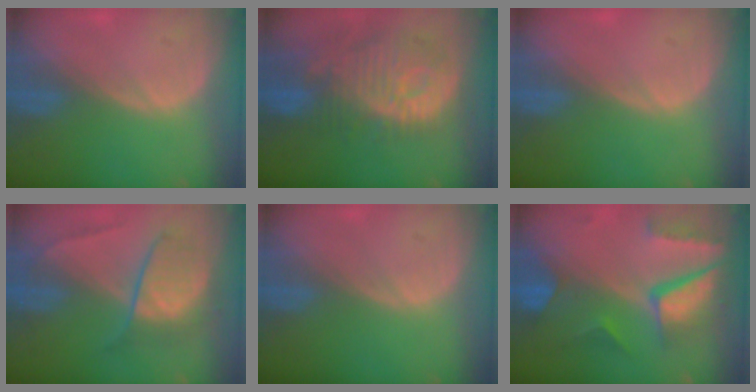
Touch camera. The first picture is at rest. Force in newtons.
{"total": 12.5, "press": 11.2, "slide": 5.6}
{"total": 0.0}
{"total": 6.7, "press": 6.7, "slide": 0.1}
{"total": 0.0}
{"total": 10.4, "press": 8.7, "slide": 5.7}